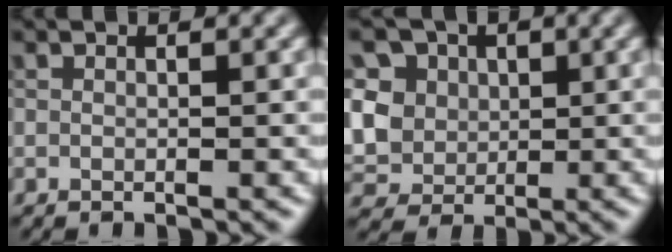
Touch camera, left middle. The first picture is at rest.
{"total": 9.5, "force": [2.3, 8.0, 4.4], "torque": [-0.101, 0.023, 0.026]}